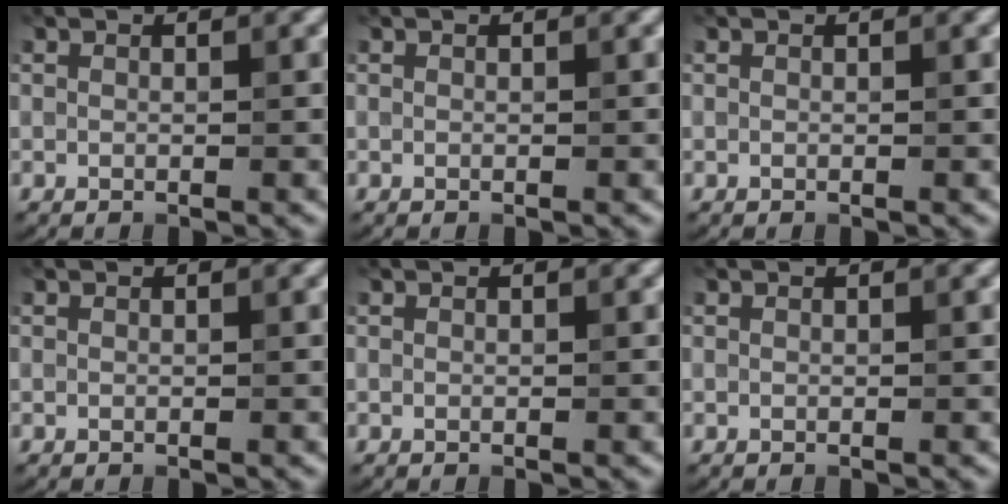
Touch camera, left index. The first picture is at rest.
{"total": 0.0}
{"total": 0.0}
{"total": 0.0}
{"total": 0.0}
{"total": 0.0}